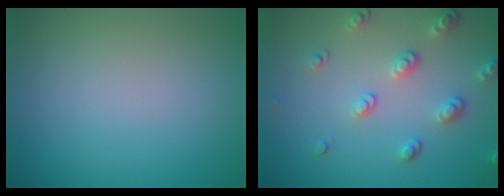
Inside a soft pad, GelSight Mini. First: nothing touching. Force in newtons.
{"total": 2.9, "press": 2.6, "slide": 1.3}